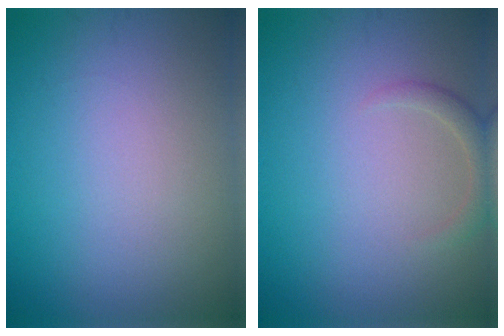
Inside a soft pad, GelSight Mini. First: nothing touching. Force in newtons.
{"total": 1.6, "press": 1.6, "slide": 0.1}